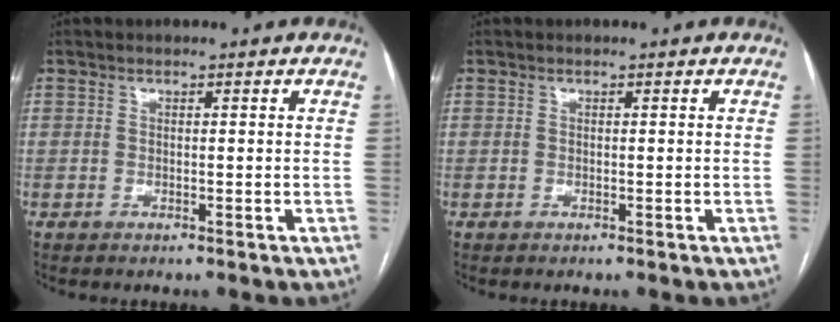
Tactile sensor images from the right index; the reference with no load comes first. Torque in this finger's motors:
{"motor_torque": [0.00, 0.00, 0.00, 0.00]}